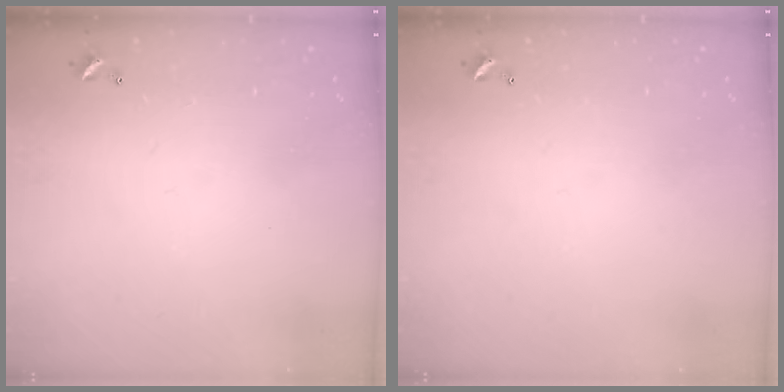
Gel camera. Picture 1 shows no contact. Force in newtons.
{"total": 0.0}